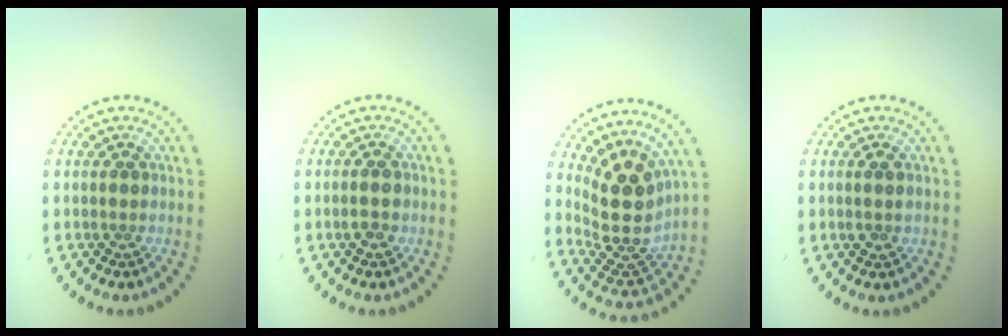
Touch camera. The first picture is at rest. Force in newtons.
{"total": 1.5, "press": 1.5, "slide": 0.2}
{"total": 4.8, "press": 3.8, "slide": 3.0}
{"total": 1.0, "press": 0.9, "slide": 0.4}